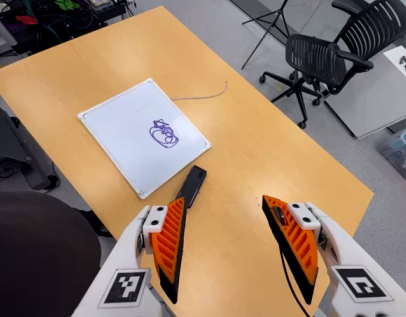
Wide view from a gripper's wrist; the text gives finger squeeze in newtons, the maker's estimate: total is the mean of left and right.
{"total": 0.0}